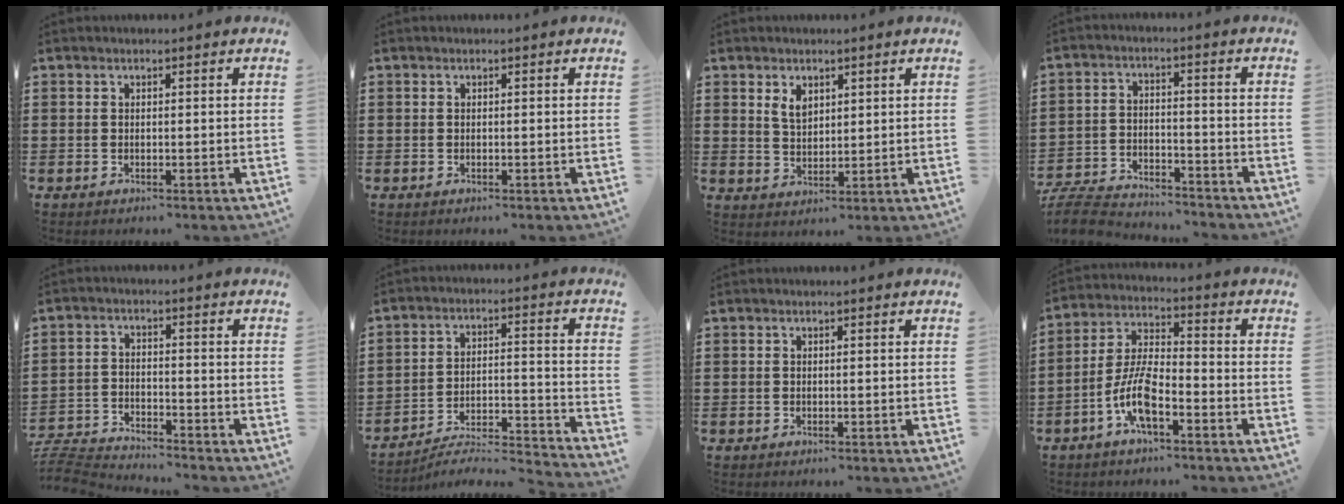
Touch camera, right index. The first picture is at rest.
{"total": 0.0}
{"total": 3.2, "force": [1.8, 2.0, 1.8], "torque": [-0.041, 0.006, 0.033]}
{"total": 6.5, "force": [-6.2, 1.0, 1.3], "torque": [-0.042, 0.003, -0.128]}
{"total": 4.8, "force": [-4.8, 0.3, 0.3], "torque": [-0.029, -0.005, -0.105]}
{"total": 3.6, "force": [-3.4, 0.4, 1.3], "torque": [-0.029, -0.015, -0.075]}
{"total": 0.0}
{"total": 8.1, "force": [-4.1, 2.7, 6.5], "torque": [-0.155, -0.004, -0.083]}